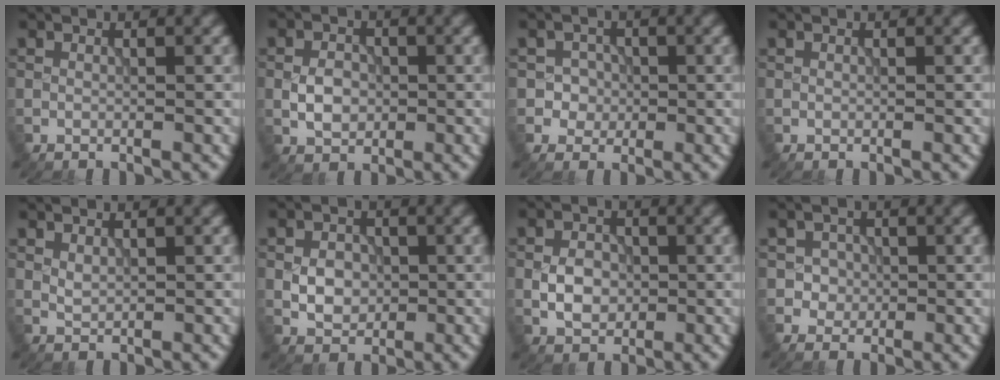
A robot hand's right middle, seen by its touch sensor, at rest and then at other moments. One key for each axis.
{"total": 2.8, "fx": -0.4, "fy": 2.1, "fz": 1.8, "tx": -0.032, "ty": 0.000, "tz": -0.011}
{"total": 2.3, "fx": -0.4, "fy": 2.2, "fz": 0.4, "tx": 0.013, "ty": 0.005, "tz": -0.017}
{"total": 0.0}
{"total": 0.9, "fx": 0.5, "fy": 0.5, "fz": 0.6, "tx": -0.016, "ty": -0.002, "tz": 0.014}
{"total": 3.0, "fx": -0.3, "fy": 2.4, "fz": 1.8, "tx": -0.030, "ty": -0.001, "tz": -0.008}
{"total": 3.3, "fx": -0.5, "fy": 2.5, "fz": 2.0, "tx": -0.036, "ty": 0.001, "tz": -0.012}
{"total": 2.0, "fx": -0.2, "fy": 1.9, "fz": 0.5, "tx": 0.004, "ty": -0.002, "tz": -0.008}